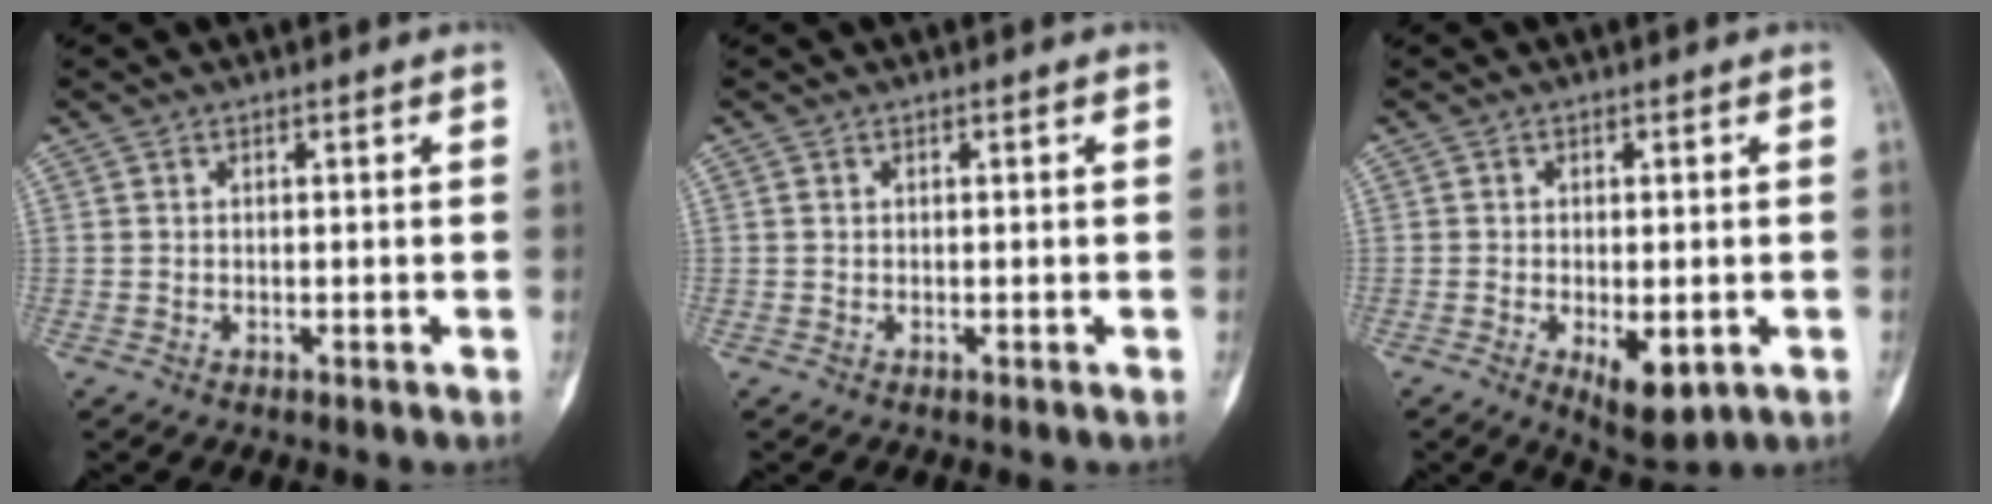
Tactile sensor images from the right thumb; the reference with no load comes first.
{"total": 0.0}
{"total": 6.9, "force": [-2.1, 3.2, 5.8], "torque": [-0.081, -0.008, -0.021]}